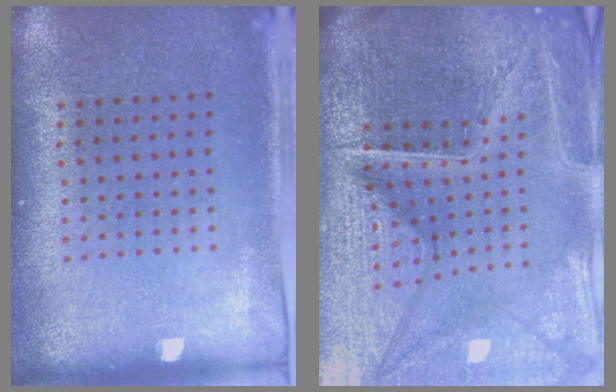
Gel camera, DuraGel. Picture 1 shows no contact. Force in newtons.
{"total": 7.1, "press": 6.2, "slide": 3.4}